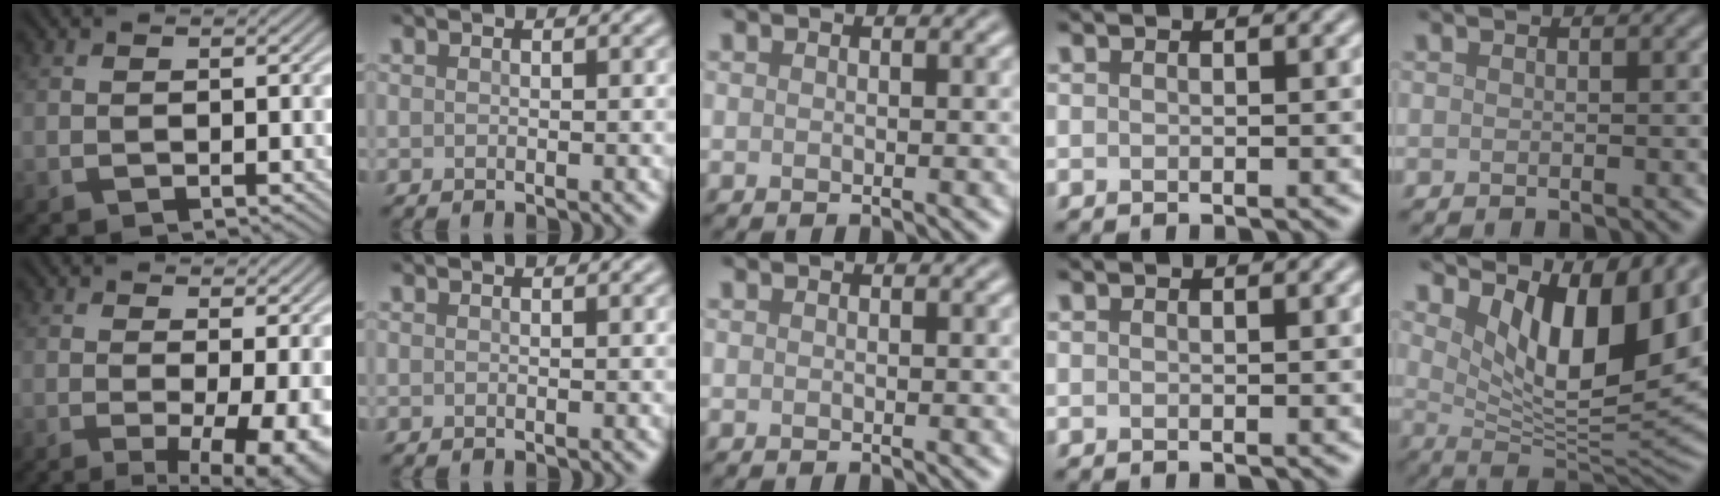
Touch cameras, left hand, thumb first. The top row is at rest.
{"thumb": {"total": 8.4, "force": [-1.0, 2.3, 8.1], "torque": [-0.113, -0.007, -0.008]}, "little": {"total": 10.1, "force": [4.1, 4.2, 8.2], "torque": [-0.133, -0.015, 0.072]}}